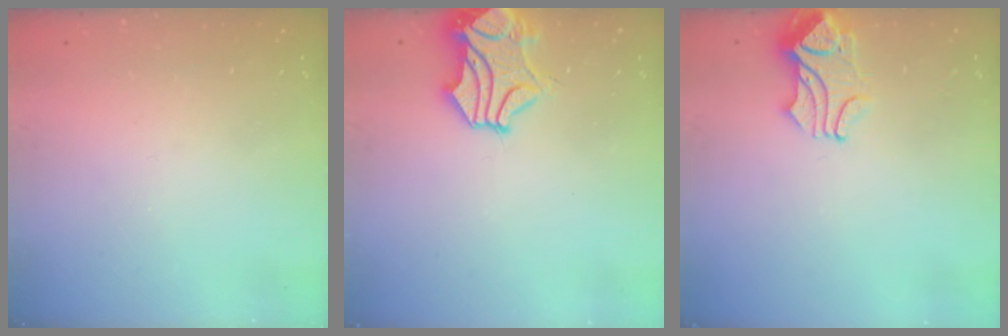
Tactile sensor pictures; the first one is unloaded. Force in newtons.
{"total": 2.2, "press": 1.8, "slide": 1.3}
{"total": 2.2, "press": 2.1, "slide": 0.5}